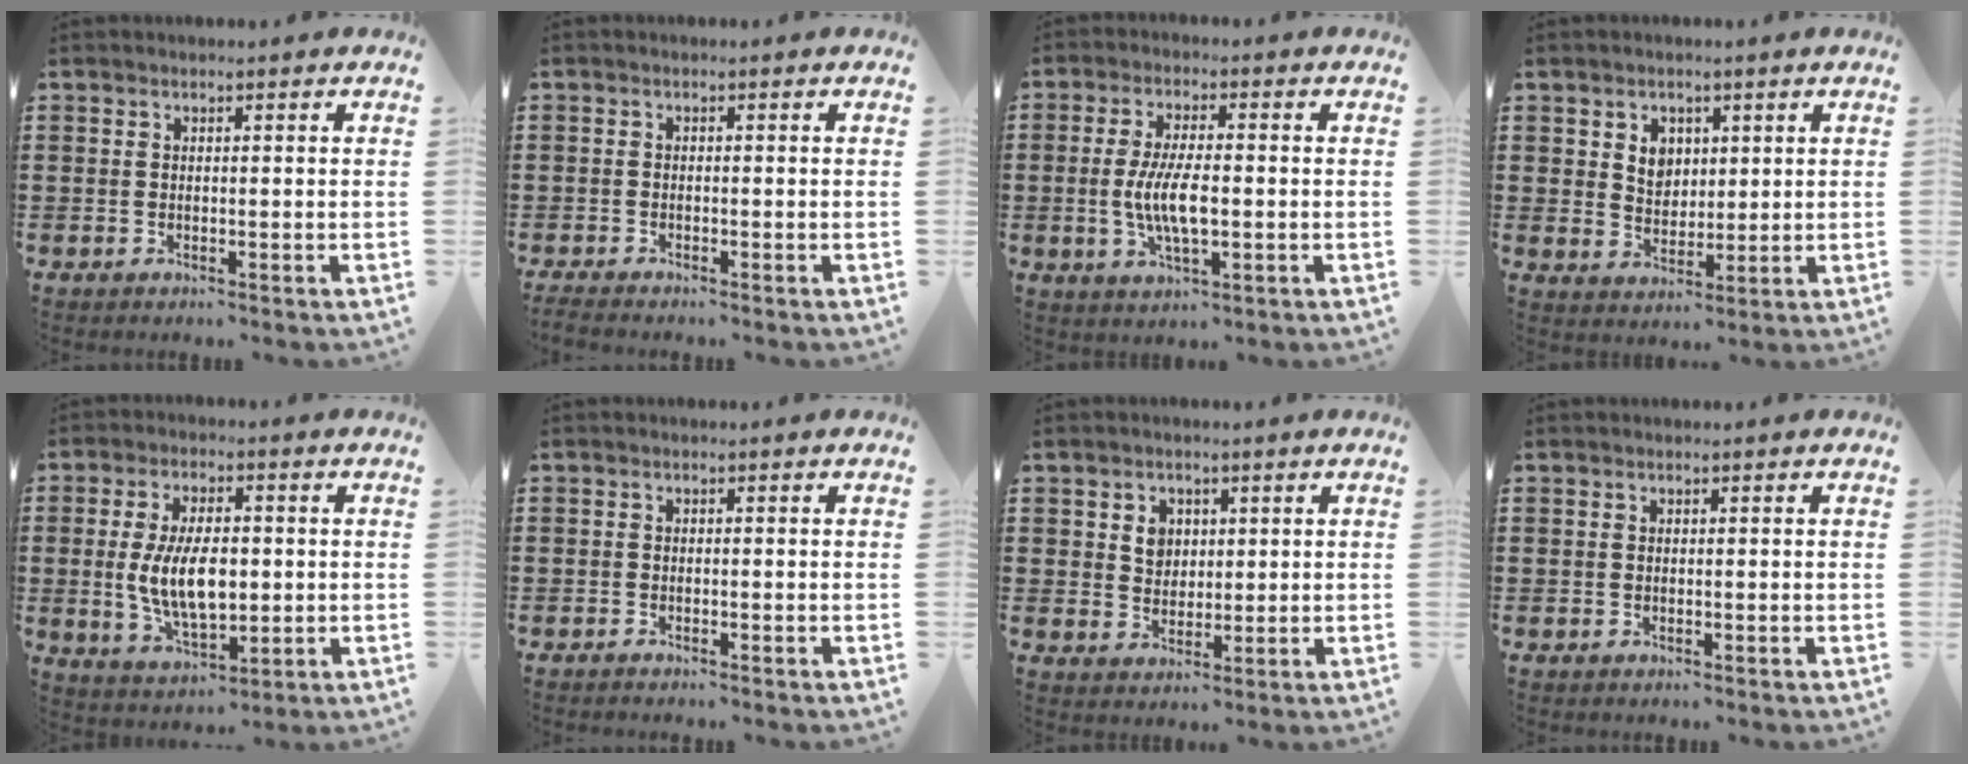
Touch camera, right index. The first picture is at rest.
{"total": 1.1, "force": [-1.1, -0.1, 0.3], "torque": [-0.005, -0.003, -0.020]}
{"total": 7.3, "force": [-0.9, 2.4, 6.8], "torque": [-0.147, -0.005, -0.024]}
{"total": 3.8, "force": [1.7, 3.1, 1.4], "torque": [-0.033, 0.009, 0.029]}
{"total": 9.2, "force": [-0.1, 4.6, 7.9], "torque": [-0.164, 0.000, -0.007]}
{"total": 0.6, "force": [-0.6, 0.0, 0.0], "torque": [-0.002, -0.002, -0.013]}
{"total": 3.3, "force": [1.2, 2.7, 1.4], "torque": [-0.030, 0.007, 0.019]}
{"total": 0.0}